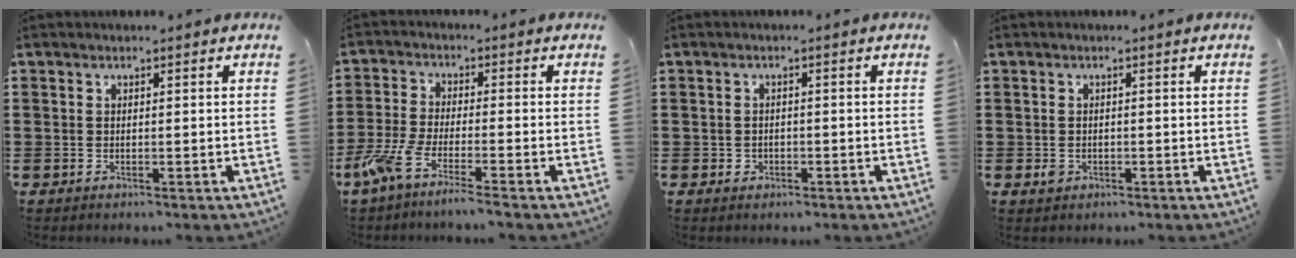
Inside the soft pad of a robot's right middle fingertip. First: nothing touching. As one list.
[{"total": 5.1, "force": [-4.0, 0.0, 3.1], "torque": [-0.089, -0.022, -0.083]}, {"total": 1.0, "force": [-0.5, 0.8, 0.3], "torque": [-0.009, 0.003, -0.011]}, {"total": 1.2, "force": [-0.5, 1.0, 0.7], "torque": [-0.022, -0.001, -0.012]}]